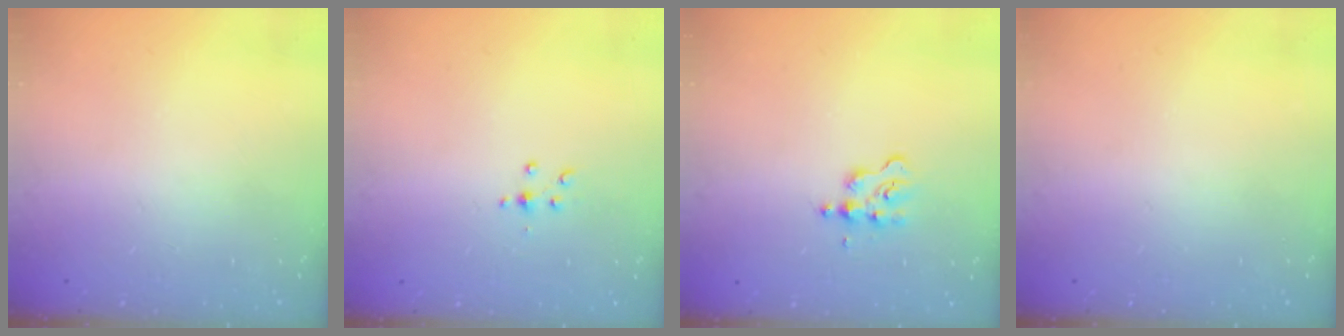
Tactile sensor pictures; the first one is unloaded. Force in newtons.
{"total": 4.0, "press": 3.8, "slide": 1.3}
{"total": 2.4, "press": 2.4, "slide": 0.3}
{"total": 0.0}